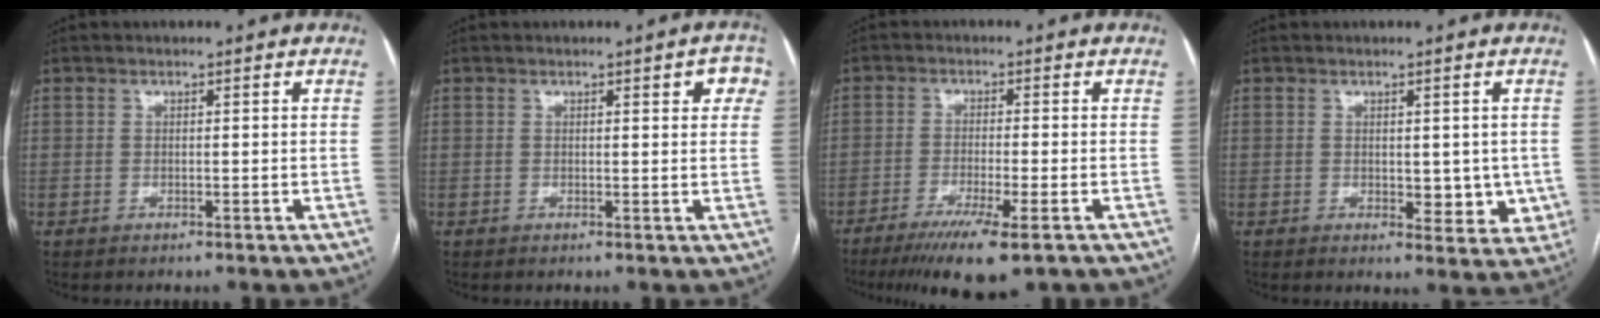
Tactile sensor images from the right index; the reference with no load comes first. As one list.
[{"total": 3.7, "force": [1.6, 1.0, 3.2], "torque": [-0.025, 0.005, 0.013]}, {"total": 9.6, "force": [-6.4, 0.7, 7.1], "torque": [-0.114, -0.024, -0.097]}, {"total": 5.6, "force": [0.0, 3.1, 4.7], "torque": [-0.037, -0.006, 0.007]}]